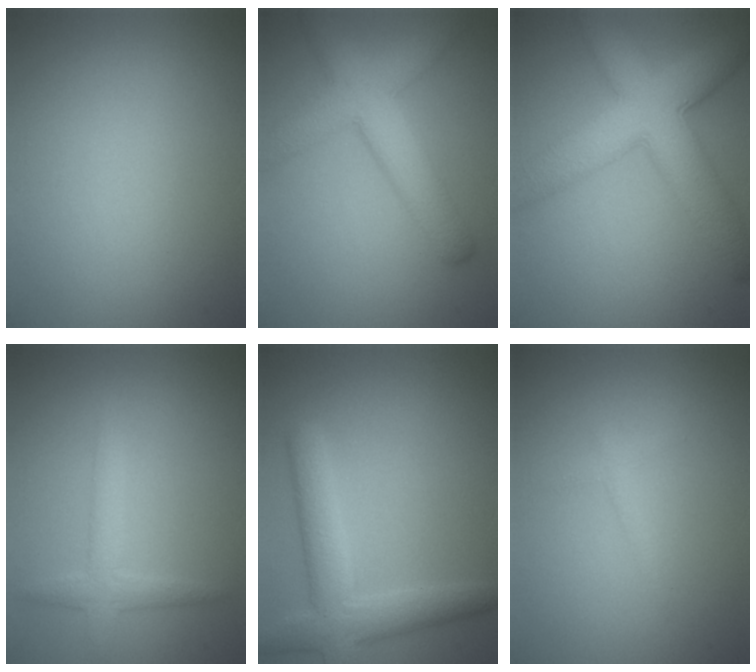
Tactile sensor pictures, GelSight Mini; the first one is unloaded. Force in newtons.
{"total": 5.9, "press": 5.9, "slide": 0.3}
{"total": 8.8, "press": 8.8, "slide": 0.1}
{"total": 2.4, "press": 2.4, "slide": 0.1}
{"total": 4.8, "press": 4.8, "slide": 0.3}
{"total": 0.9, "press": 0.9, "slide": 0.1}